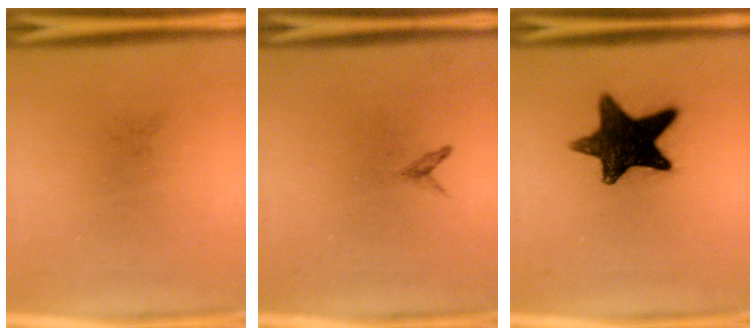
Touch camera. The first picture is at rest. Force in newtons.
{"total": 0.7}
{"total": 14.1}